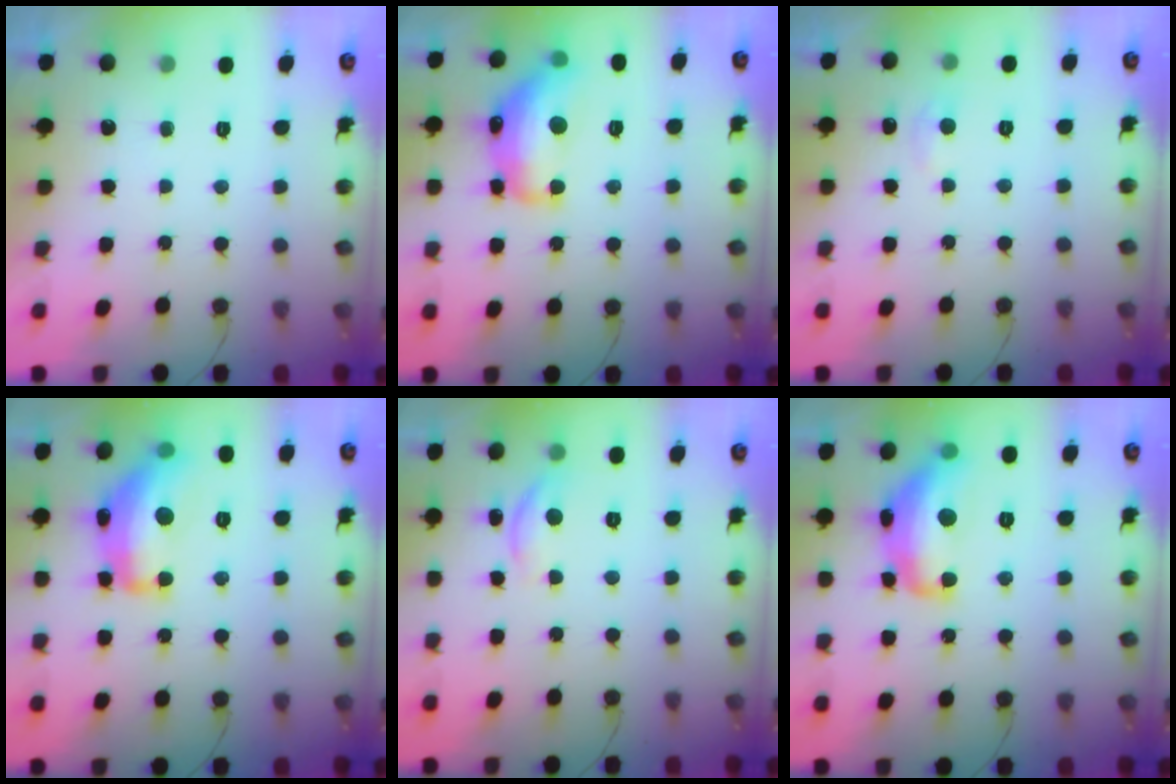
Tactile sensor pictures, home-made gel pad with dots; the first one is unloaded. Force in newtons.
{"total": 16.5, "press": 16.5, "slide": 0.7}
{"total": 4.5, "press": 4.4, "slide": 0.6}
{"total": 17.2, "press": 17.2, "slide": 0.6}
{"total": 7.0, "press": 7.0, "slide": 0.6}
{"total": 14.5, "press": 14.5, "slide": 0.8}